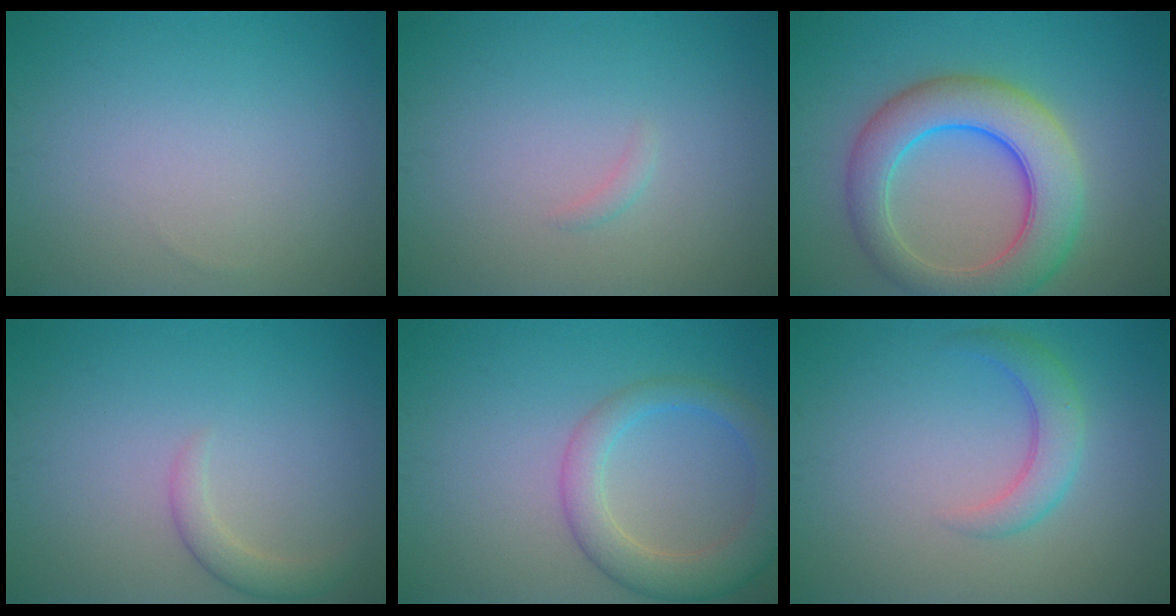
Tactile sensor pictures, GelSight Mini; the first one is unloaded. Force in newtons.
{"total": 0.6, "press": 0.6, "slide": 0.0}
{"total": 8.2, "press": 8.2, "slide": 0.2}
{"total": 1.8, "press": 1.8, "slide": 0.1}
{"total": 4.6, "press": 4.6, "slide": 0.2}
{"total": 2.8, "press": 2.8, "slide": 0.1}